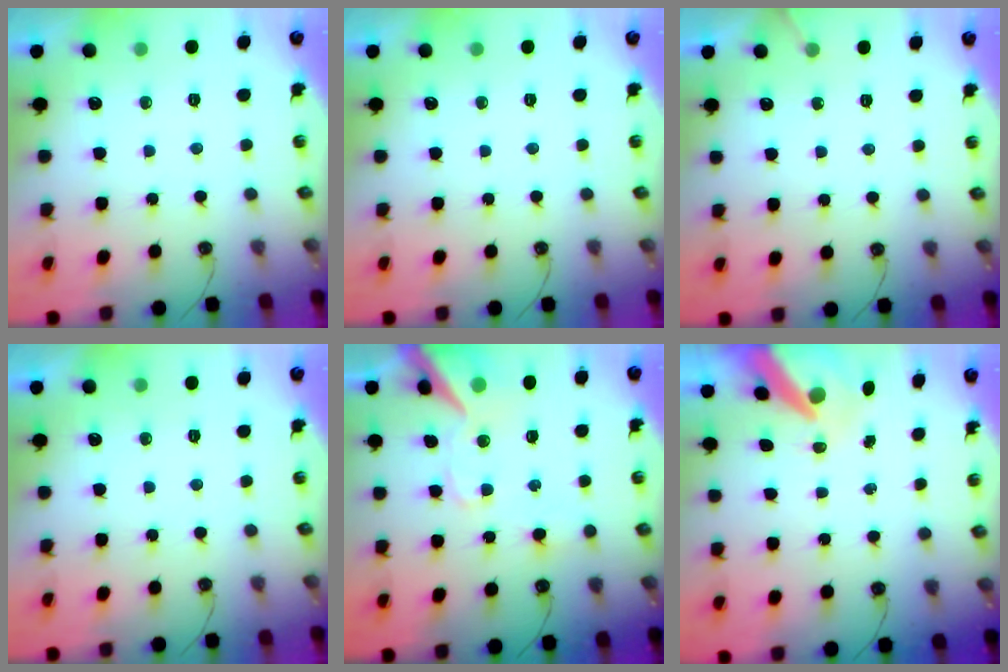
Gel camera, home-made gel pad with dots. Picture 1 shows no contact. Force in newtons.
{"total": 0.0}
{"total": 1.7, "press": 1.7, "slide": 0.1}
{"total": 0.0}
{"total": 13.9, "press": 13.8, "slide": 1.7}
{"total": 10.1, "press": 10.0, "slide": 1.3}